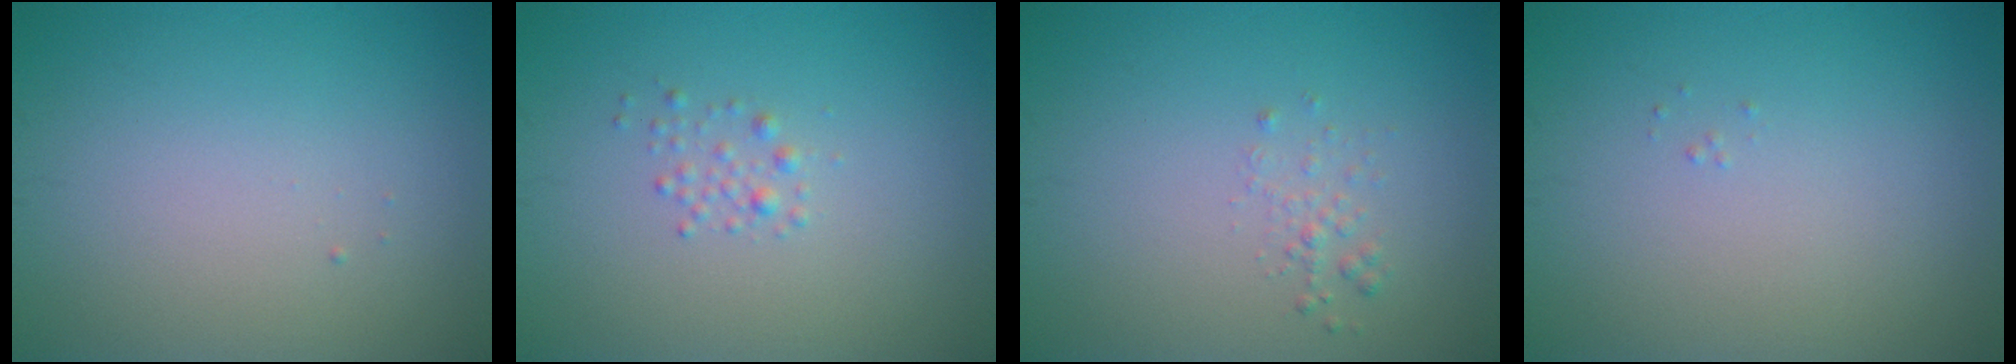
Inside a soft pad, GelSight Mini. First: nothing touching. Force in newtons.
{"total": 1.1, "press": 1.1, "slide": 0.1}
{"total": 1.0, "press": 1.0, "slide": 0.1}
{"total": 0.0}